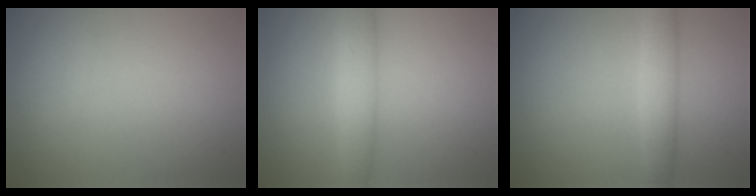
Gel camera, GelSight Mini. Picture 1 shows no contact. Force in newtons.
{"total": 3.0, "press": 3.0, "slide": 0.1}
{"total": 2.7, "press": 2.7, "slide": 0.1}